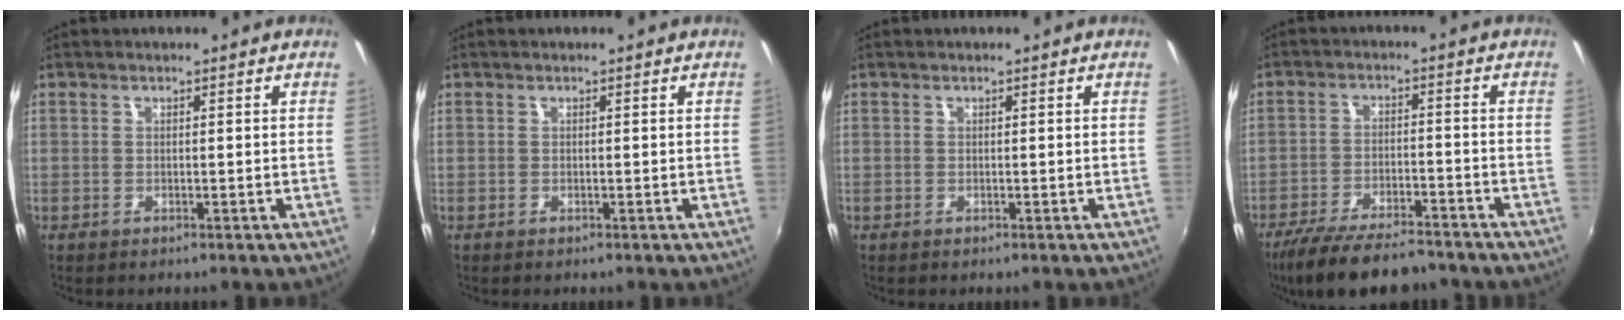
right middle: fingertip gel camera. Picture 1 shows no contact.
{"total": 0.0}
{"total": 0.0}
{"total": 14.2, "force": [-11.9, 3.8, 6.8], "torque": [-0.148, -0.023, -0.194]}